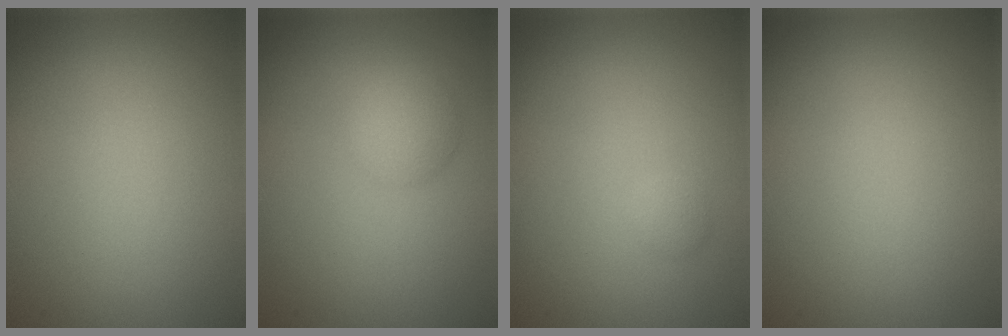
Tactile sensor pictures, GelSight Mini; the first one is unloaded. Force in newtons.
{"total": 2.5, "press": 2.5, "slide": 0.0}
{"total": 0.7, "press": 0.7, "slide": 0.0}
{"total": 0.0}